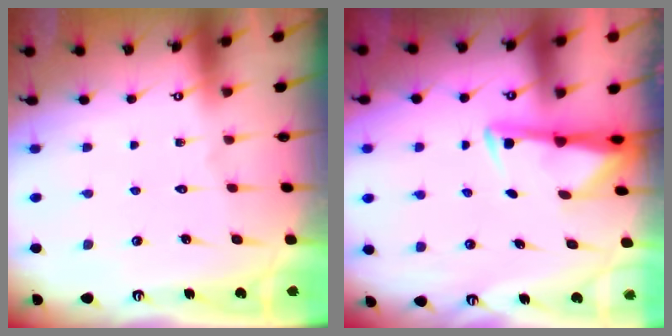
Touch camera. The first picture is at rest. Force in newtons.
{"total": 2.9, "press": 2.9, "slide": 0.5}